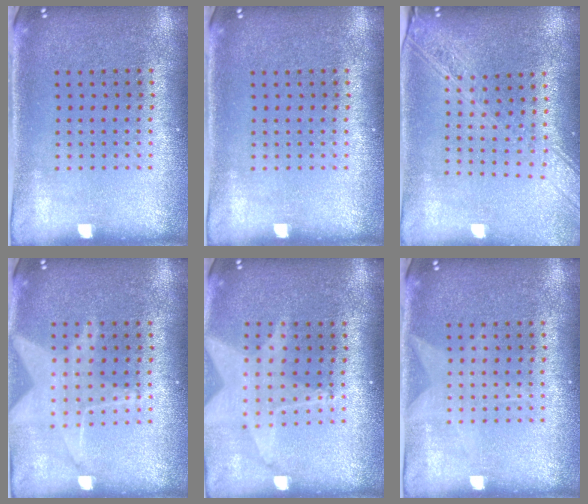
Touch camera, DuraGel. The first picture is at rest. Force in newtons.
{"total": 0.0}
{"total": 2.2, "press": 1.9, "slide": 1.2}
{"total": 1.6, "press": 1.4, "slide": 0.7}
{"total": 2.0, "press": 1.5, "slide": 1.3}
{"total": 0.9, "press": 0.9, "slide": 0.2}